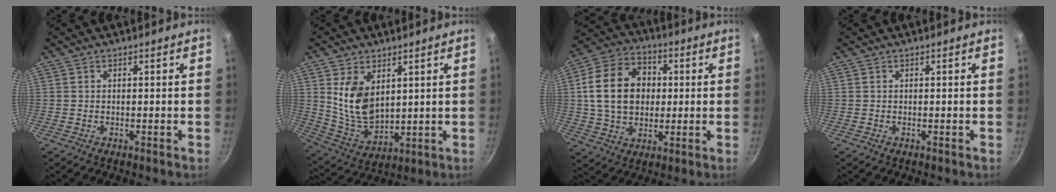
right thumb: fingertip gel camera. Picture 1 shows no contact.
{"total": 11.6, "force": [3.6, 7.2, 8.3], "torque": [-0.136, -0.035, 0.086]}
{"total": 16.6, "force": [1.7, 12.6, 10.6], "torque": [-0.165, 0.018, 0.022]}
{"total": 0.0}